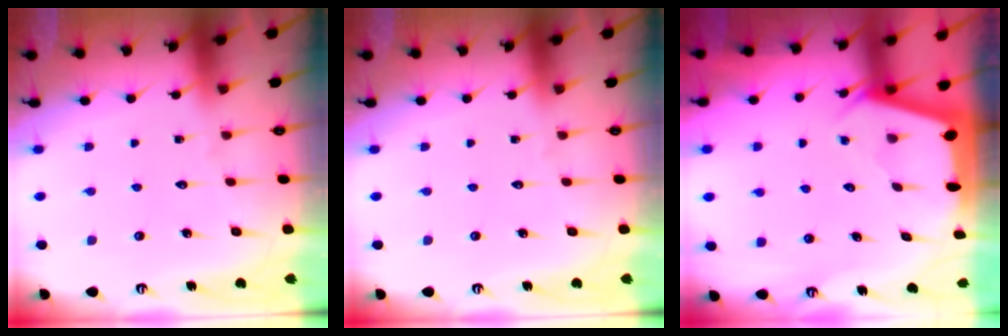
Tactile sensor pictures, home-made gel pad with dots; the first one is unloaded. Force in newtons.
{"total": 0.0}
{"total": 2.4, "press": 2.4, "slide": 0.3}